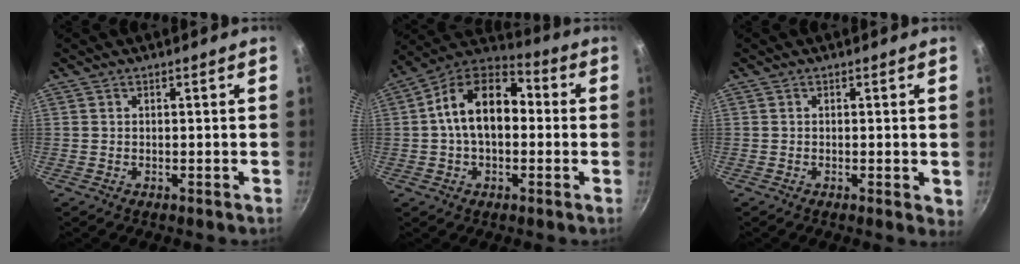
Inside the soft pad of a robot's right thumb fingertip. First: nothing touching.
{"total": 15.7, "force": [0.8, 10.1, 11.9], "torque": [-0.165, 0.041, -0.011]}
{"total": 1.9, "force": [-0.1, 0.7, 1.8], "torque": [-0.023, -0.006, -0.003]}